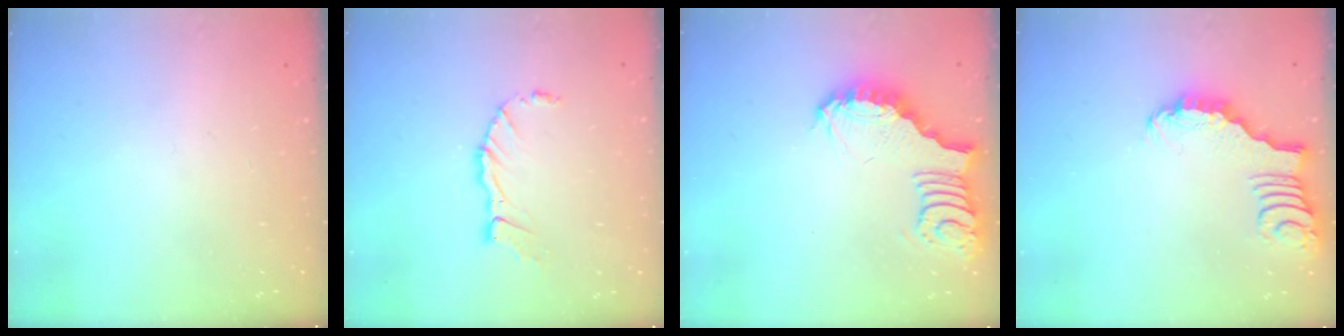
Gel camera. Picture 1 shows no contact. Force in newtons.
{"total": 7.9, "press": 7.9, "slide": 0.9}
{"total": 3.7, "press": 3.6, "slide": 0.6}
{"total": 2.2, "press": 2.2, "slide": 0.4}